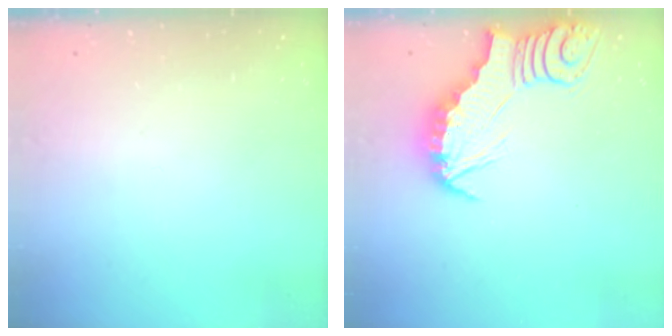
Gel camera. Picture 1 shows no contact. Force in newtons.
{"total": 2.8, "press": 2.7, "slide": 0.3}